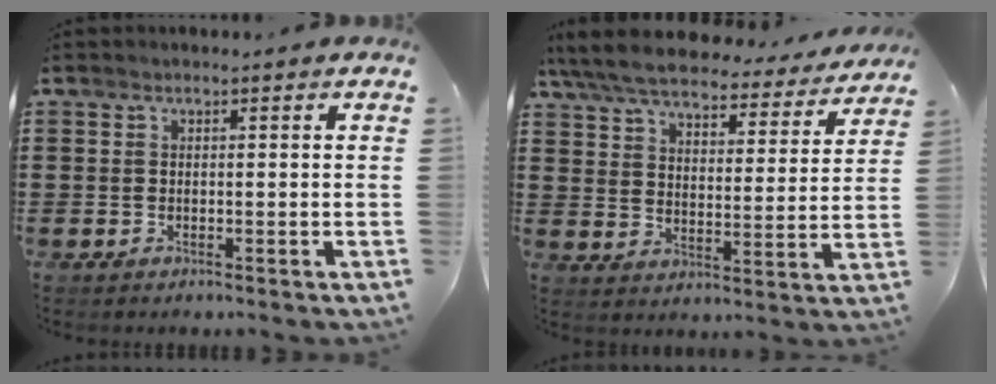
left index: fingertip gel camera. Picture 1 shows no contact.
{"total": 7.0, "force": [6.5, 1.0, 2.5], "torque": [-0.077, -0.036, 0.113]}